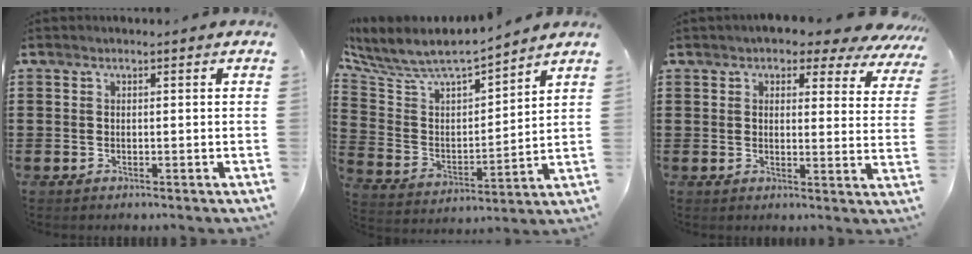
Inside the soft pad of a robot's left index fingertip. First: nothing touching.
{"total": 6.9, "force": [6.4, 1.3, 2.4], "torque": [-0.079, -0.051, 0.104]}
{"total": 4.8, "force": [4.1, 1.4, 2.1], "torque": [-0.041, -0.020, 0.069]}